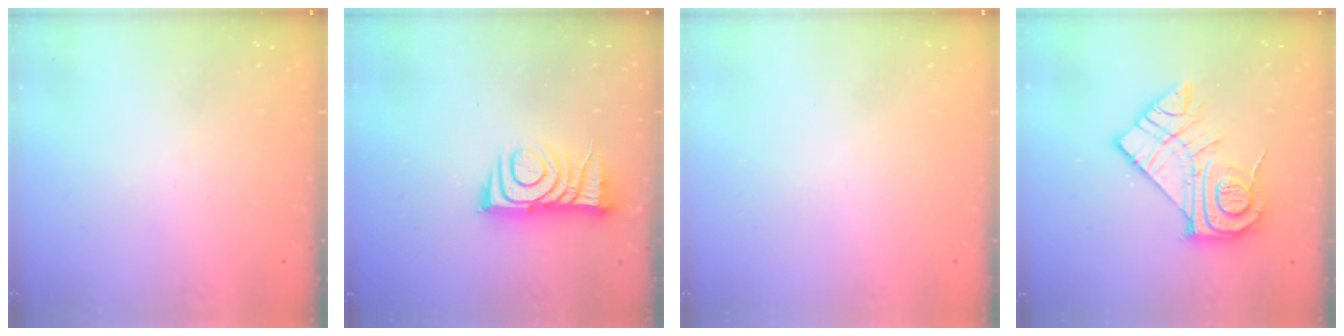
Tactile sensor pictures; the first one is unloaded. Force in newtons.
{"total": 9.7, "press": 9.7, "slide": 0.9}
{"total": 1.7, "press": 1.7, "slide": 0.1}
{"total": 16.5, "press": 16.5, "slide": 1.2}